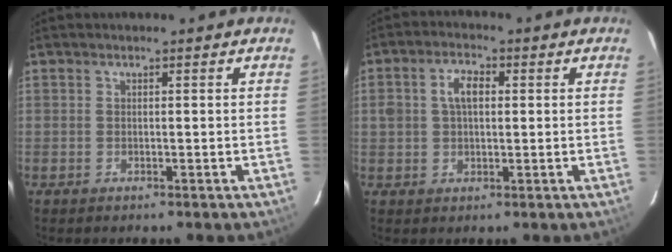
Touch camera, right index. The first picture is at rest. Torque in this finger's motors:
{"motor_torque": [0.19, 0.00, 0.15, 0.04]}